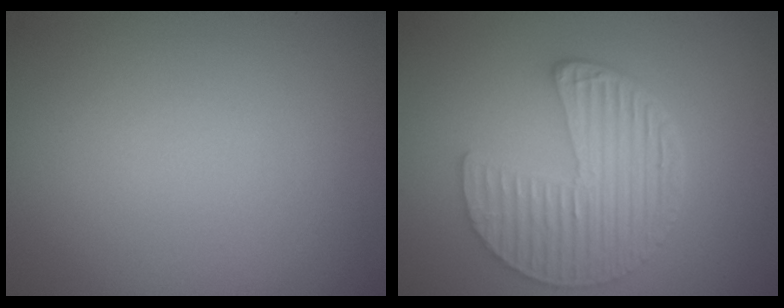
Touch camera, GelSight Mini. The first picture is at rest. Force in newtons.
{"total": 6.6, "press": 4.8, "slide": 4.5}